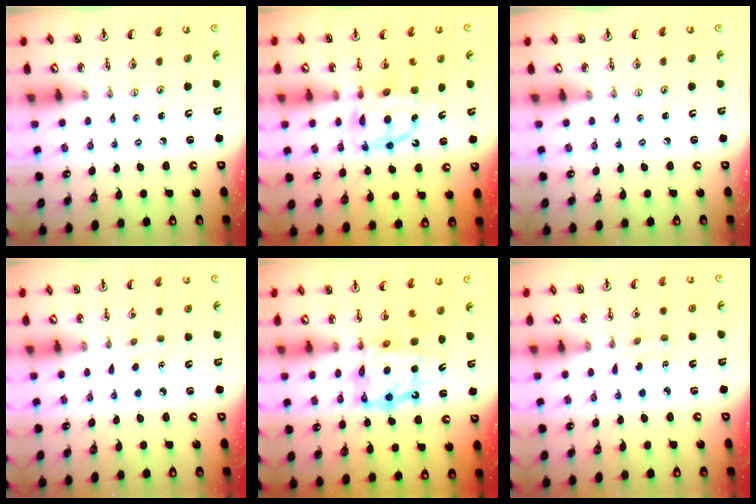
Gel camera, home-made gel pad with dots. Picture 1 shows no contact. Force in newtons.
{"total": 11.3, "press": 11.2, "slide": 1.2}
{"total": 0.0}
{"total": 2.9, "press": 2.8, "slide": 0.5}
{"total": 12.5, "press": 12.5, "slide": 1.2}
{"total": 4.2, "press": 4.1, "slide": 0.9}